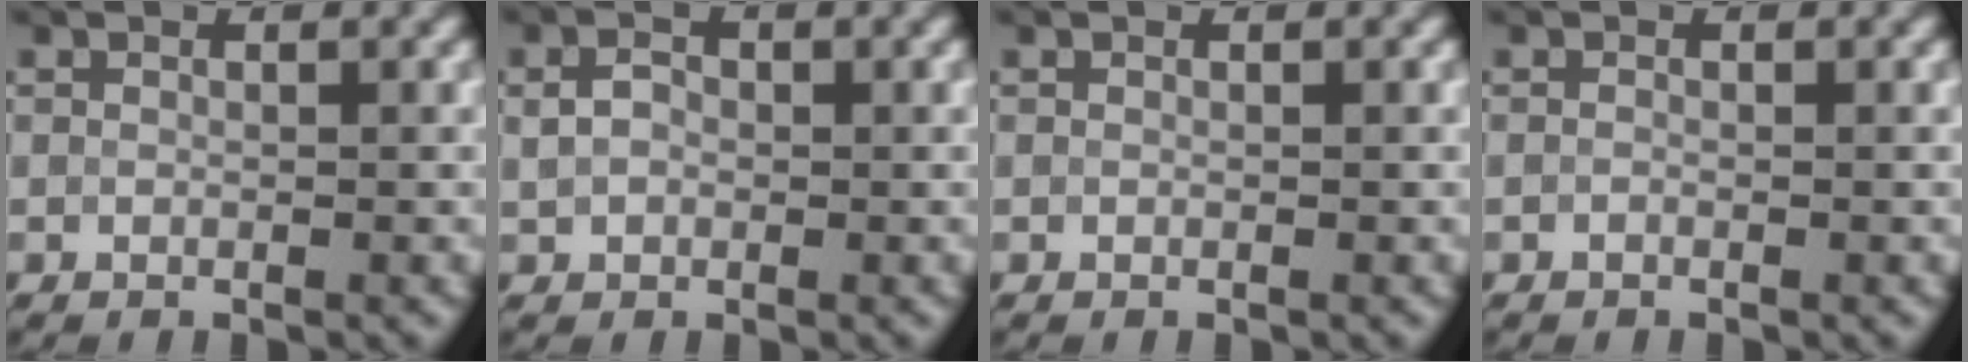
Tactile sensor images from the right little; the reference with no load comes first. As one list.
[{"total": 1.9, "force": [0.3, 1.4, 1.2], "torque": [-0.026, 0.004, 0.002]}, {"total": 0.0}, {"total": 0.0}]